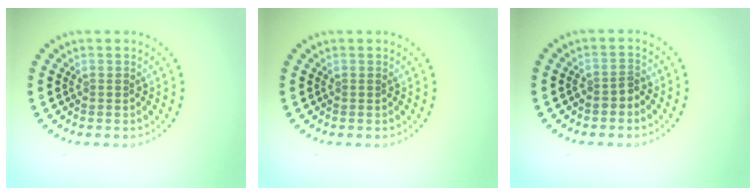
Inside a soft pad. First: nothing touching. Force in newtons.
{"total": 0.0}
{"total": 1.1, "press": 1.0, "slide": 0.4}